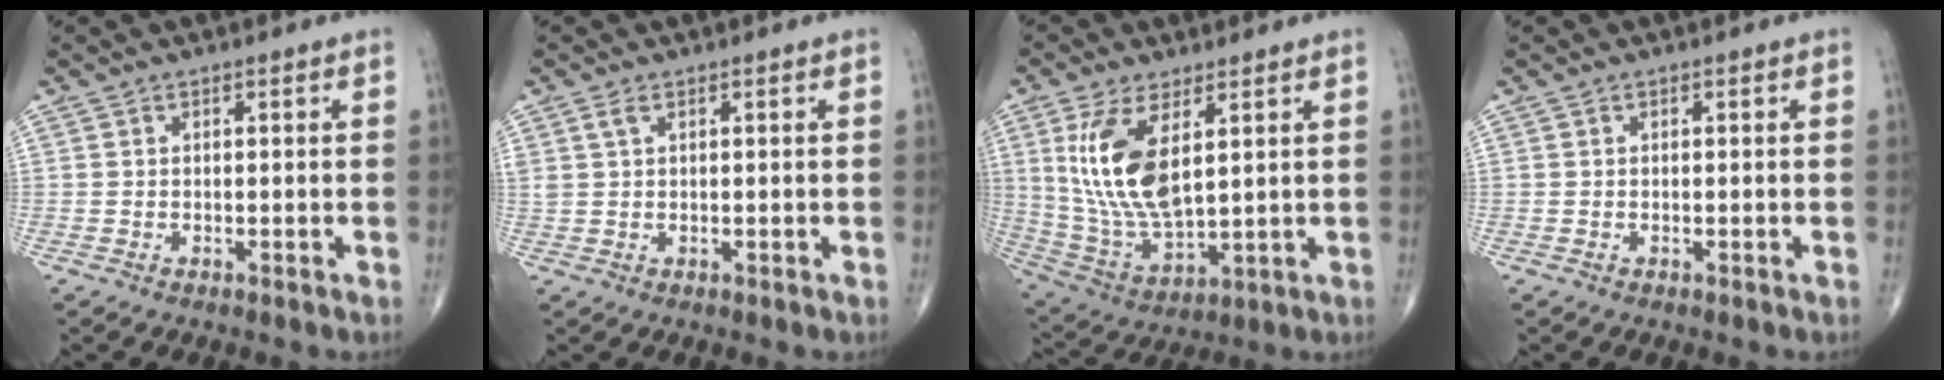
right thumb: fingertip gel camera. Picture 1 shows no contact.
{"total": 1.9, "force": [1.0, 0.9, 1.3], "torque": [-0.034, 0.005, 0.026]}
{"total": 14.8, "force": [4.3, 6.5, 12.5], "torque": [-0.252, -0.023, 0.101]}
{"total": 0.0}